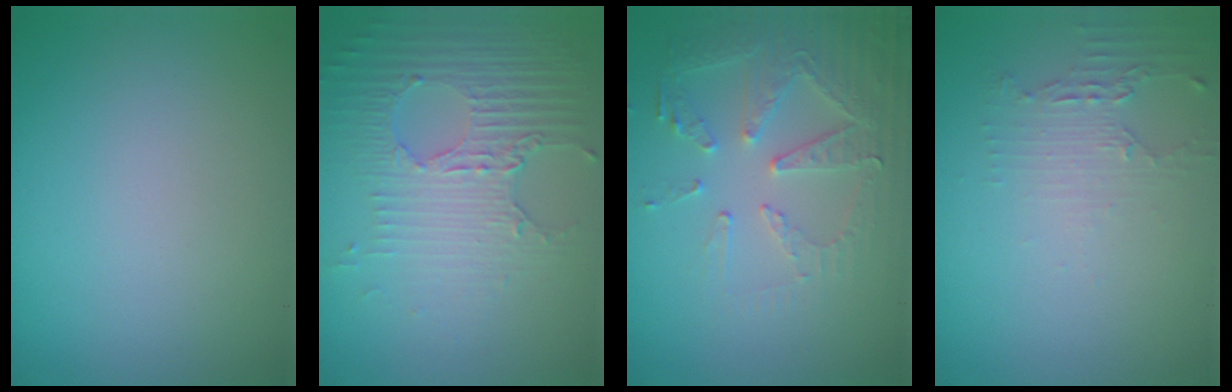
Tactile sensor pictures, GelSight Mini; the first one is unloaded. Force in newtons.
{"total": 5.3, "press": 3.3, "slide": 4.1}
{"total": 5.2, "press": 3.8, "slide": 3.5}
{"total": 1.9, "press": 1.3, "slide": 1.4}